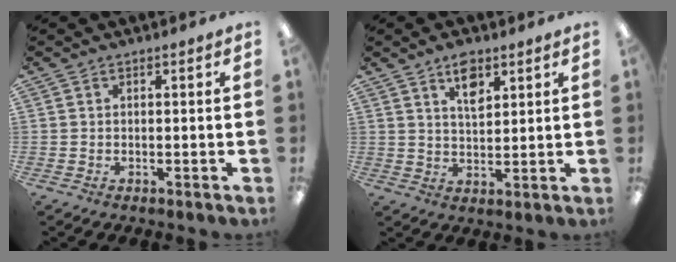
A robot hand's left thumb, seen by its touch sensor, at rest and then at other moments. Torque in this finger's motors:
{"motor_torque": [-0.14, -0.17, 0.00, -0.12, 0.02]}